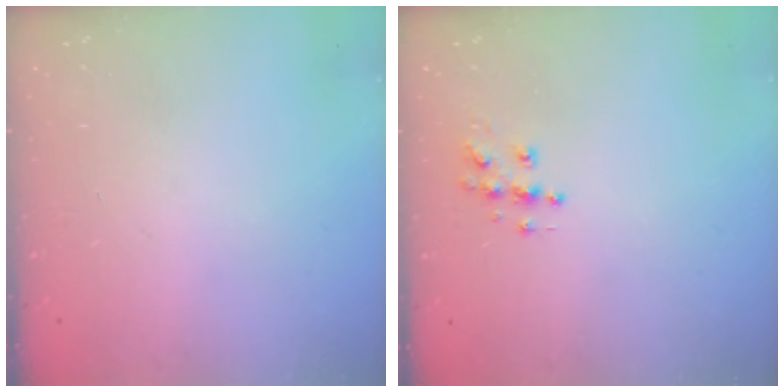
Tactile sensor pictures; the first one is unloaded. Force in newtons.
{"total": 6.1, "press": 6.1, "slide": 0.3}